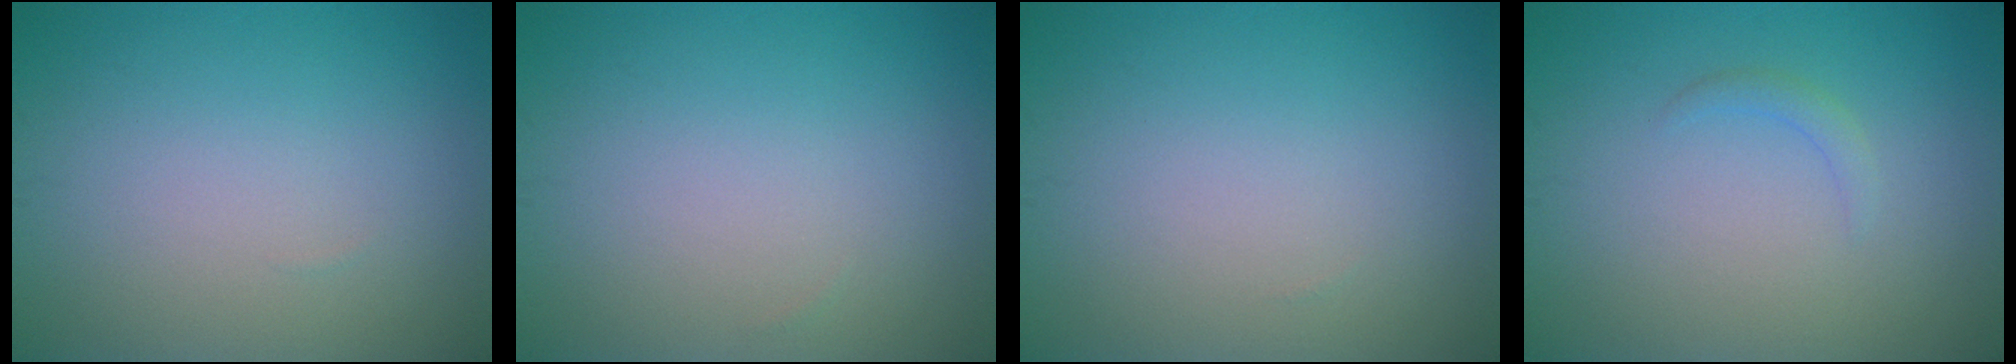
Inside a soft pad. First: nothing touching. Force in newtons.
{"total": 0.0}
{"total": 0.0}
{"total": 0.9, "press": 0.9, "slide": 0.0}